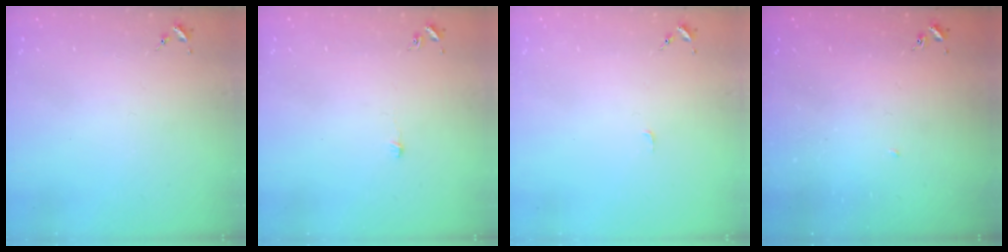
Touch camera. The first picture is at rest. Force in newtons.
{"total": 3.5, "press": 3.5, "slide": 0.3}
{"total": 2.5, "press": 2.5, "slide": 0.3}
{"total": 1.4, "press": 1.3, "slide": 0.1}